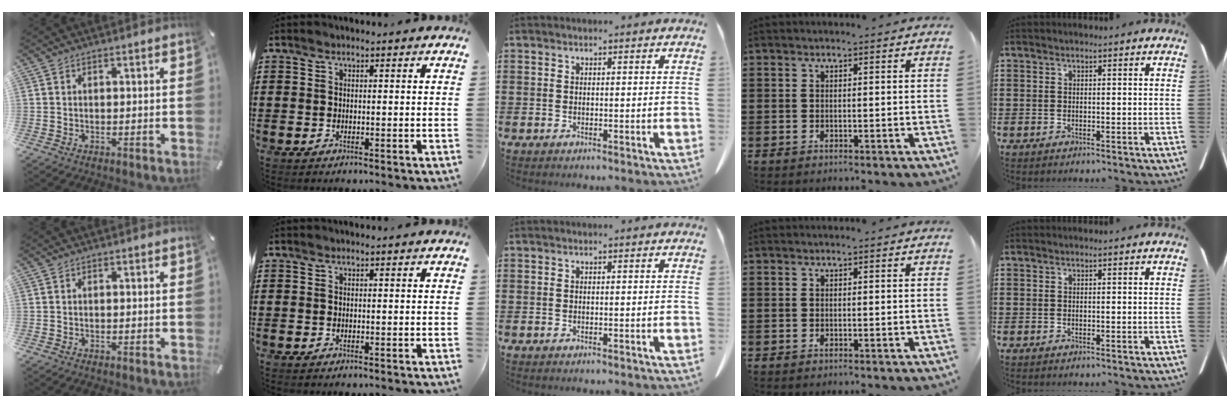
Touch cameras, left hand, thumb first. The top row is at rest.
{}